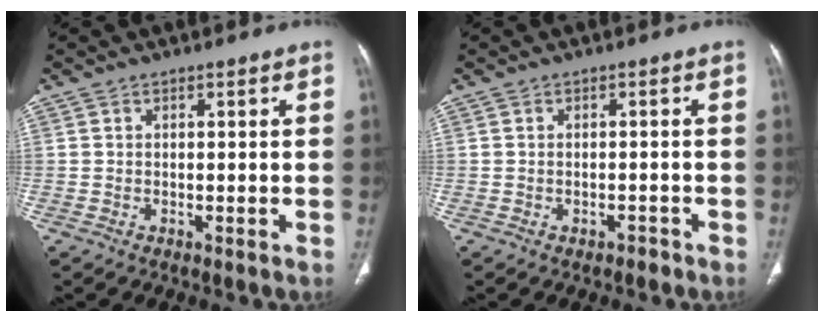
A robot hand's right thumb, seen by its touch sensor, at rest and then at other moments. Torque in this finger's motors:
{"motor_torque": [-0.10, -0.10, -0.37, 0.19, -0.03]}